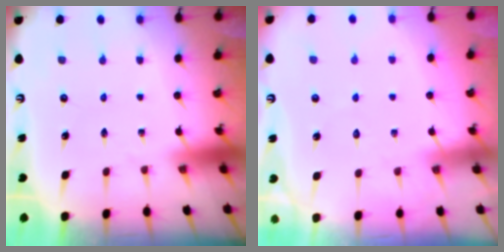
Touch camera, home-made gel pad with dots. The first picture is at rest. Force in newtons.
{"total": 4.5, "press": 4.4, "slide": 0.6}